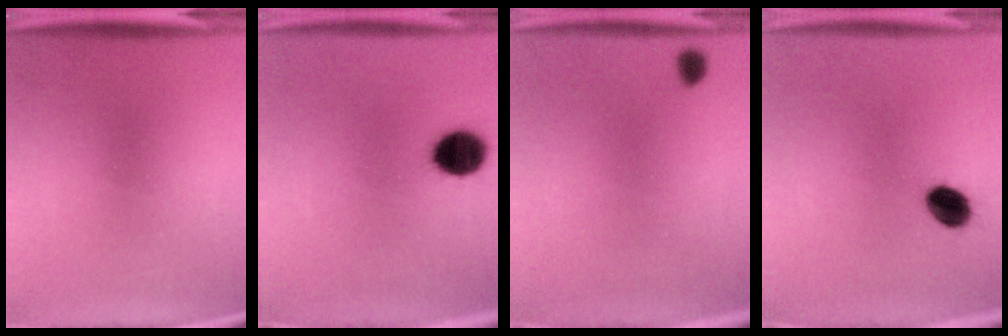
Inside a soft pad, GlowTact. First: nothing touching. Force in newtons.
{"total": 9.3}
{"total": 1.3}
{"total": 6.4}